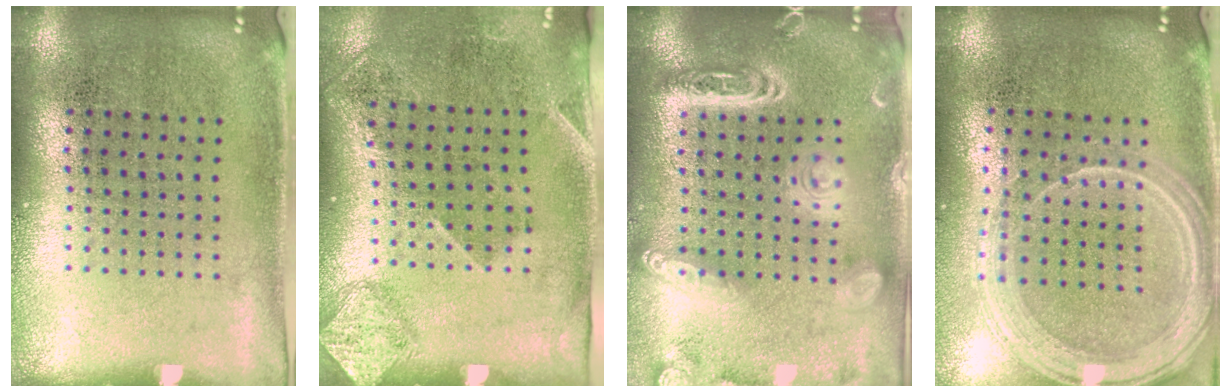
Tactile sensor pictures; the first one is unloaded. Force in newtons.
{"total": 1.7, "press": 1.1, "slide": 1.3}
{"total": 2.8, "press": 2.8, "slide": 0.3}
{"total": 1.4, "press": 1.4, "slide": 0.2}